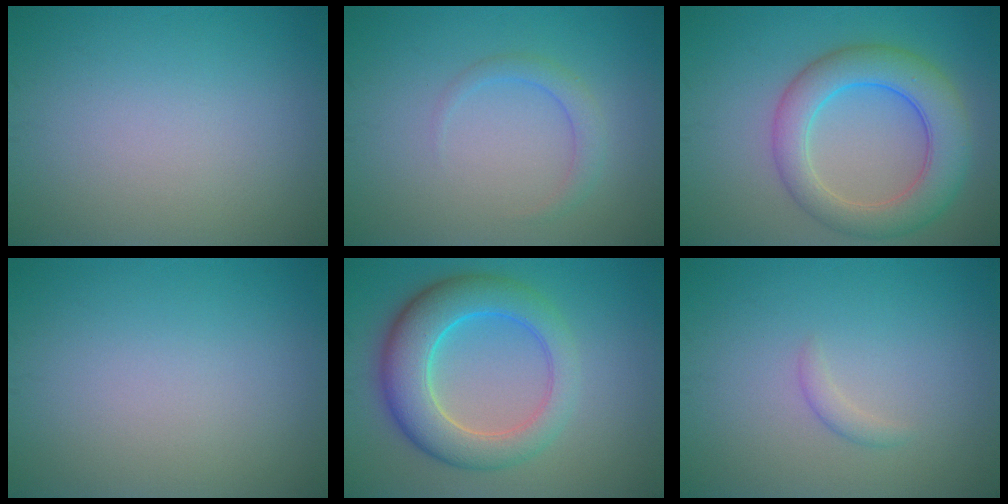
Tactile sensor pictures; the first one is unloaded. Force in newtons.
{"total": 1.7, "press": 1.7, "slide": 0.1}
{"total": 6.7, "press": 6.7, "slide": 0.2}
{"total": 0.0}
{"total": 7.6, "press": 7.6, "slide": 0.2}
{"total": 1.0, "press": 1.0, "slide": 0.1}